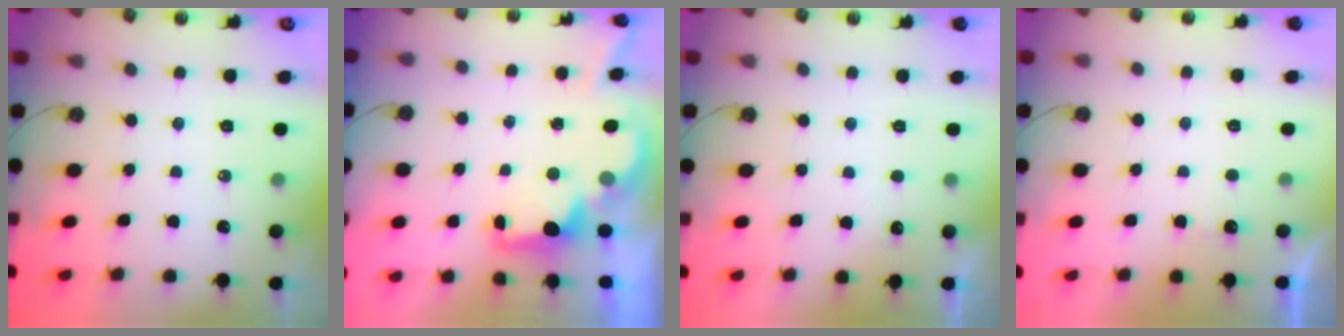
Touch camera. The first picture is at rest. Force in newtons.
{"total": 2.9, "press": 2.8, "slide": 0.5}
{"total": 2.7, "press": 2.5, "slide": 1.0}
{"total": 0.9, "press": 0.6, "slide": 0.7}